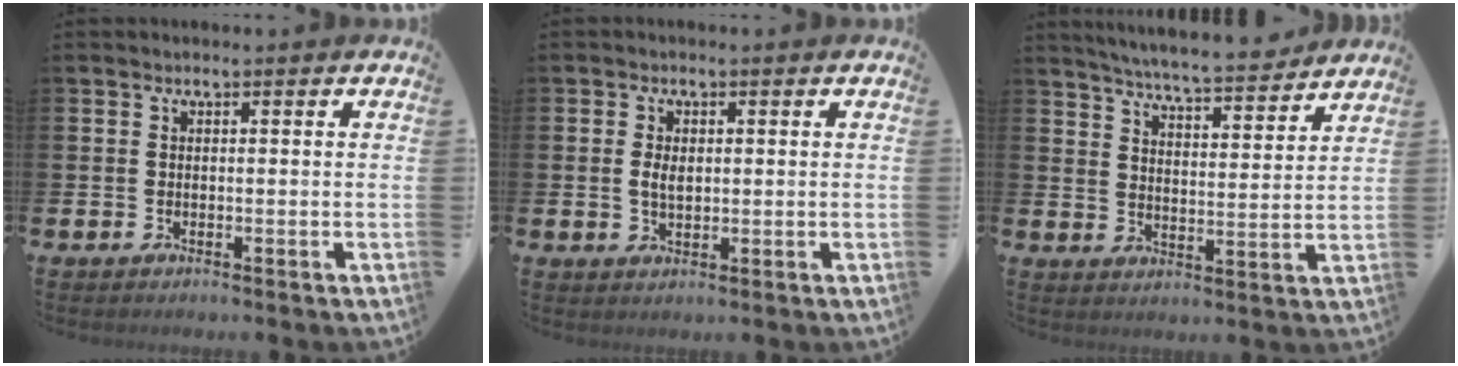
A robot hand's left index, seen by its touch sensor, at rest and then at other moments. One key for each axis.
{"total": 2.6, "fx": 0.4, "fy": 1.6, "fz": 2.0, "tx": -0.031, "ty": 0.004, "tz": 0.003}
{"total": 6.5, "fx": 6.3, "fy": 0.1, "fz": 1.5, "tx": -0.049, "ty": -0.047, "tz": 0.109}